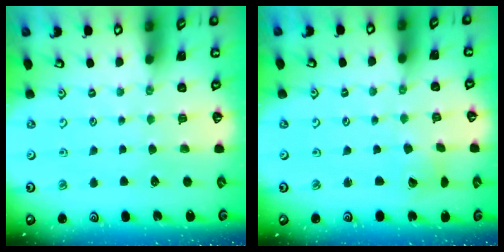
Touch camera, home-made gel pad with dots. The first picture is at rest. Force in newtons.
{"total": 2.2, "press": 2.2, "slide": 0.2}